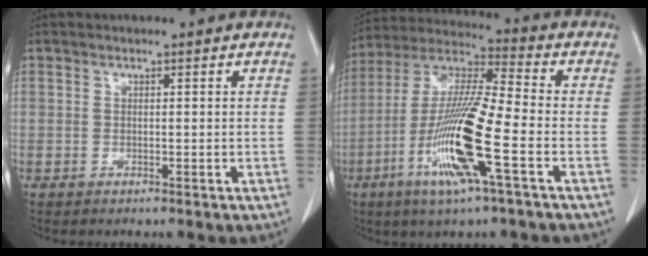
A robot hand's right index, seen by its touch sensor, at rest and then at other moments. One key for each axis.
{"total": 16.4, "fx": -5.5, "fy": 0.7, "fz": 15.4, "tx": -0.315, "ty": -0.018, "tz": -0.110}